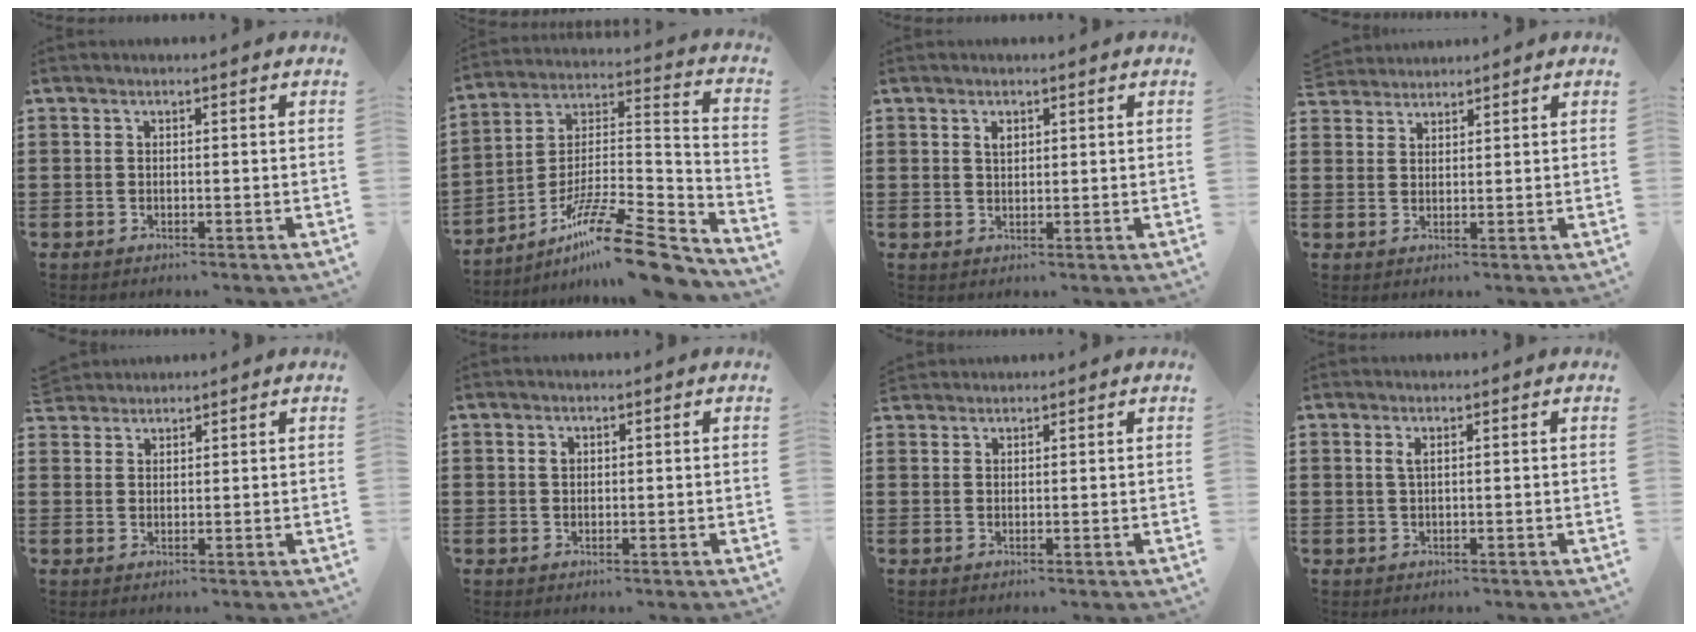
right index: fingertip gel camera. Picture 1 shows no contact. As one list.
[{"total": 15.1, "force": [-11.2, 1.9, 9.9], "torque": [-0.163, 0.029, -0.204]}, {"total": 1.5, "force": [0.8, 0.8, 1.0], "torque": [-0.022, 0.004, 0.013]}, {"total": 2.5, "force": [2.4, 0.4, -0.5], "torque": [0.002, -0.001, 0.048]}, {"total": 2.2, "force": [2.1, 0.5, -0.4], "torque": [0.001, 0.004, 0.043]}, {"total": 0.9, "force": [0.4, 0.7, 0.5], "torque": [-0.011, 0.003, 0.008]}, {"total": 1.4, "force": [1.3, 0.1, -0.4], "torque": [0.004, 0.002, 0.027]}, {"total": 1.1, "force": [0.4, 0.1, 1.0], "torque": [-0.021, 0.001, 0.007]}]